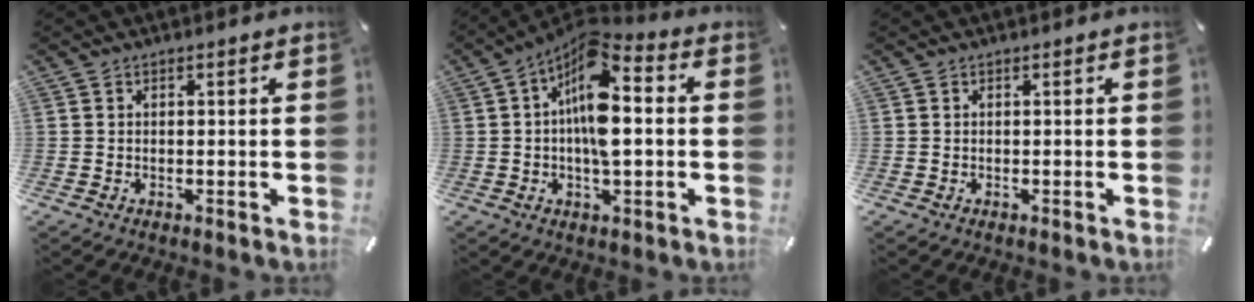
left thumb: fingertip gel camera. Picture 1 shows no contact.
{"total": 12.3, "force": [1.1, 5.3, 11.0], "torque": [-0.206, -0.019, 0.016]}
{"total": 0.0}